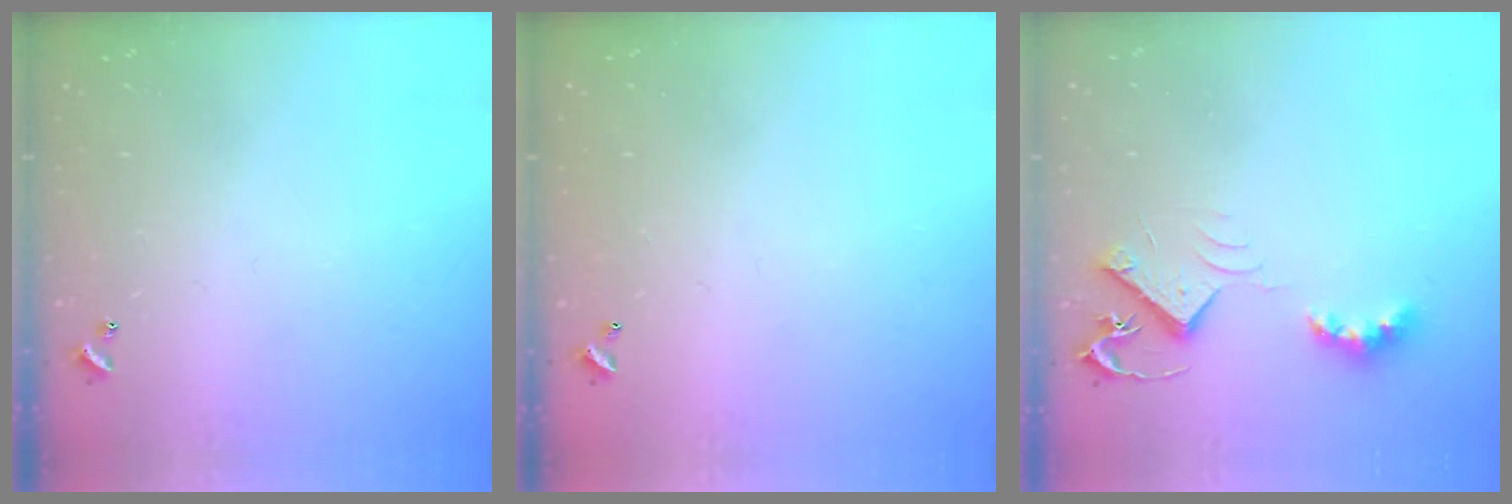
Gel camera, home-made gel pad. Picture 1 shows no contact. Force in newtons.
{"total": 2.8, "press": 2.8, "slide": 0.1}
{"total": 8.2, "press": 8.2, "slide": 0.5}